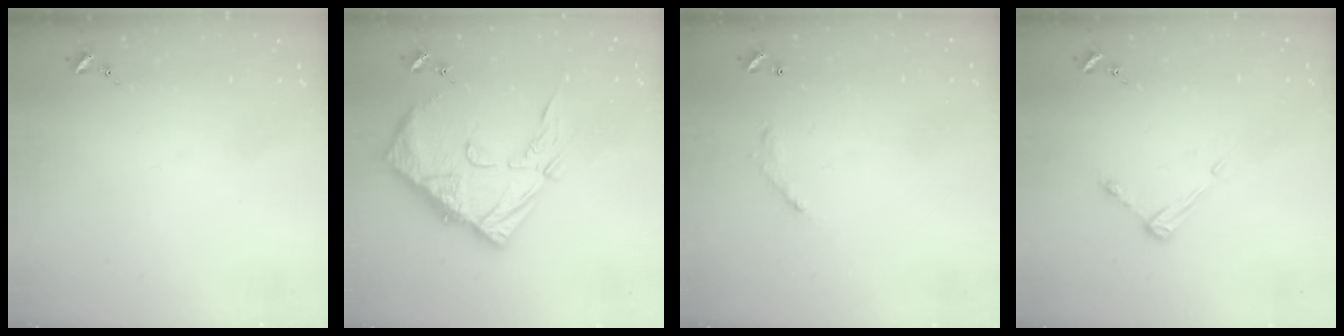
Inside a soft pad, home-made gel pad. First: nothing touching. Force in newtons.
{"total": 16.8, "press": 16.7, "slide": 1.7}
{"total": 6.2, "press": 6.2, "slide": 0.4}
{"total": 5.2, "press": 5.1, "slide": 0.3}